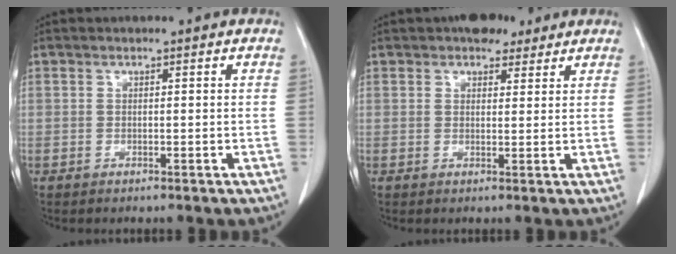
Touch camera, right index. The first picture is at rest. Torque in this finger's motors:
{"motor_torque": [0.45, 0.45, 0.05, 0.05]}